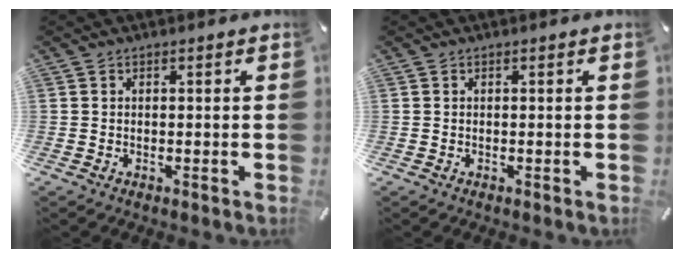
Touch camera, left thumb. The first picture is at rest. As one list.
[{"total": 0.0}]